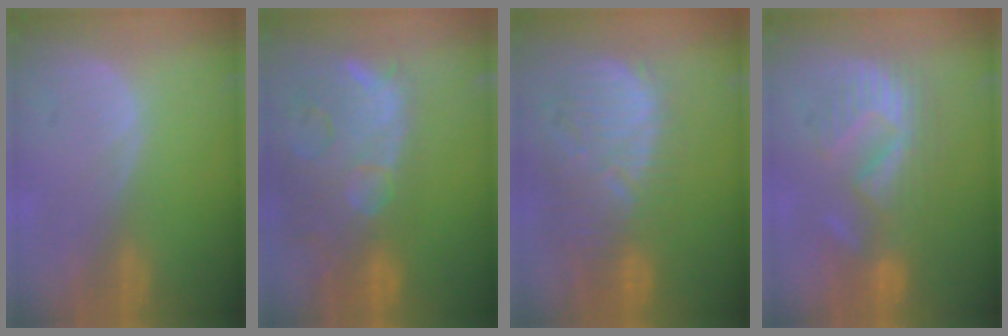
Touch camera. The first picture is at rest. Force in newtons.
{"total": 15.0, "press": 11.9, "slide": 9.0}
{"total": 12.0, "press": 11.3, "slide": 4.1}
{"total": 8.8, "press": 8.7, "slide": 1.4}